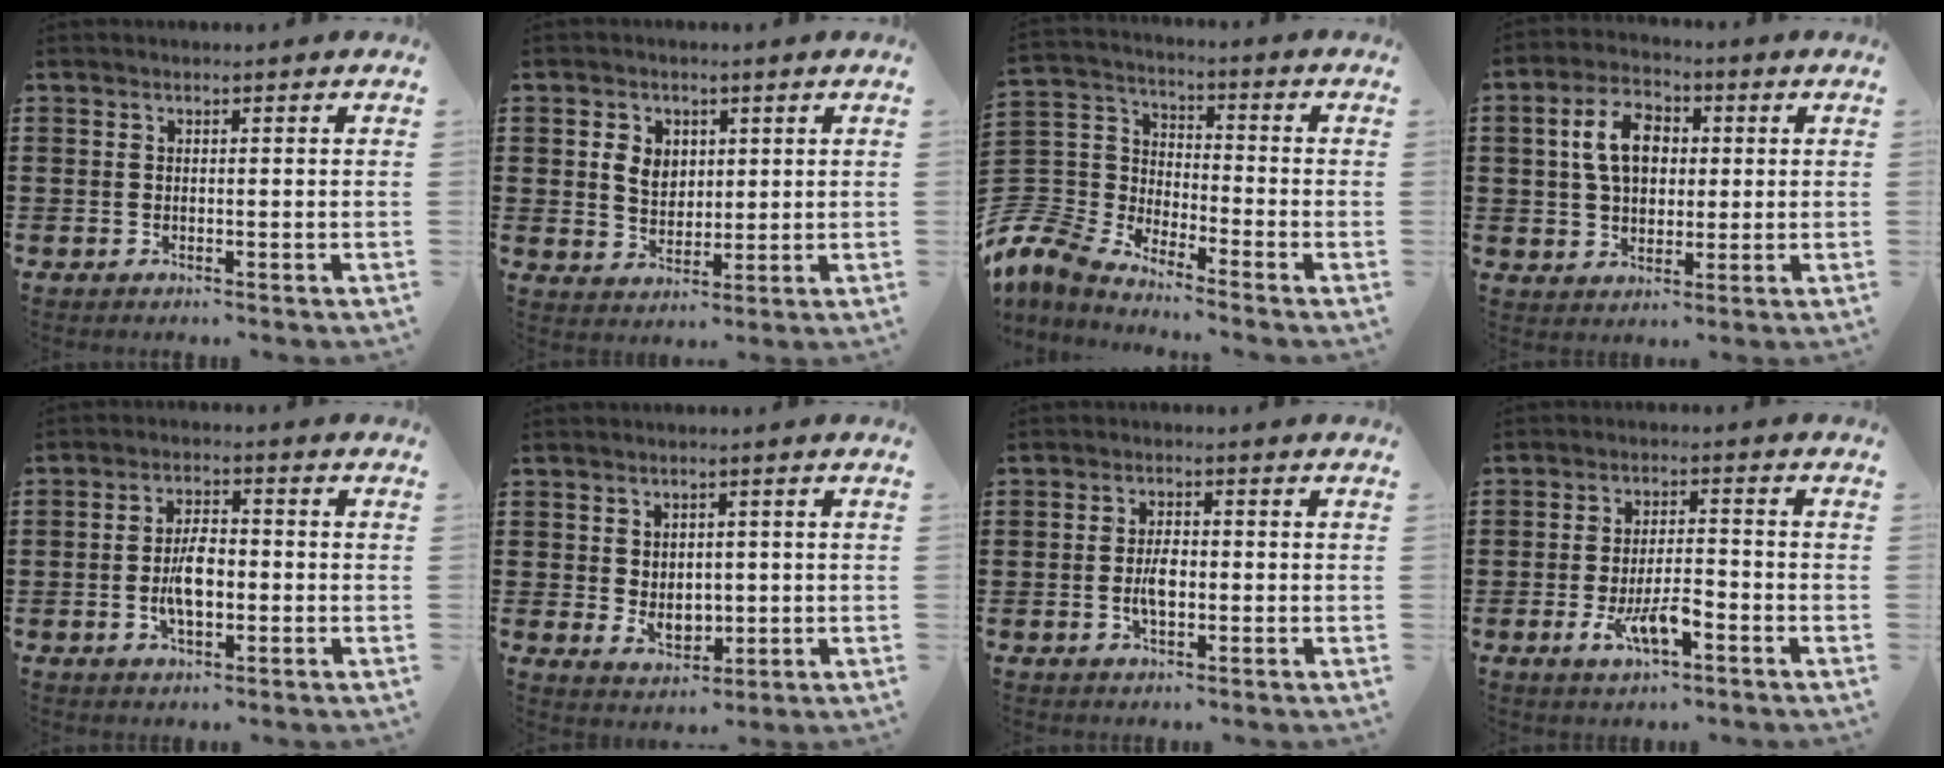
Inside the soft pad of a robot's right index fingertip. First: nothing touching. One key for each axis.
{"total": 4.4, "fx": 1.2, "fy": 3.6, "fz": 2.4, "tx": -0.050, "ty": 0.010, "tz": 0.017}
{"total": 6.9, "fx": -6.3, "fy": 2.7, "fz": 1.0, "tx": -0.082, "ty": -0.014, "tz": -0.141}
{"total": 8.4, "fx": 1.2, "fy": 5.4, "fz": 6.3, "tx": -0.131, "ty": 0.016, "tz": 0.016}
{"total": 6.0, "fx": -1.0, "fy": 2.7, "fz": 5.3, "tx": -0.114, "ty": 0.000, "tz": -0.023}
{"total": 3.8, "fx": 0.2, "fy": 3.0, "fz": 2.3, "tx": -0.044, "ty": 0.005, "tz": 0.002}
{"total": 3.8, "fx": -0.6, "fy": 1.7, "fz": 3.3, "tx": -0.069, "ty": 0.002, "tz": -0.013}
{"total": 6.6, "fx": -2.9, "fy": 2.3, "fz": 5.4, "tx": -0.113, "ty": -0.001, "tz": -0.055}